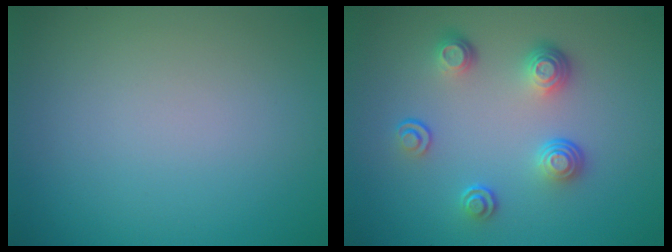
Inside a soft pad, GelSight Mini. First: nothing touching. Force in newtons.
{"total": 3.8, "press": 2.8, "slide": 2.6}